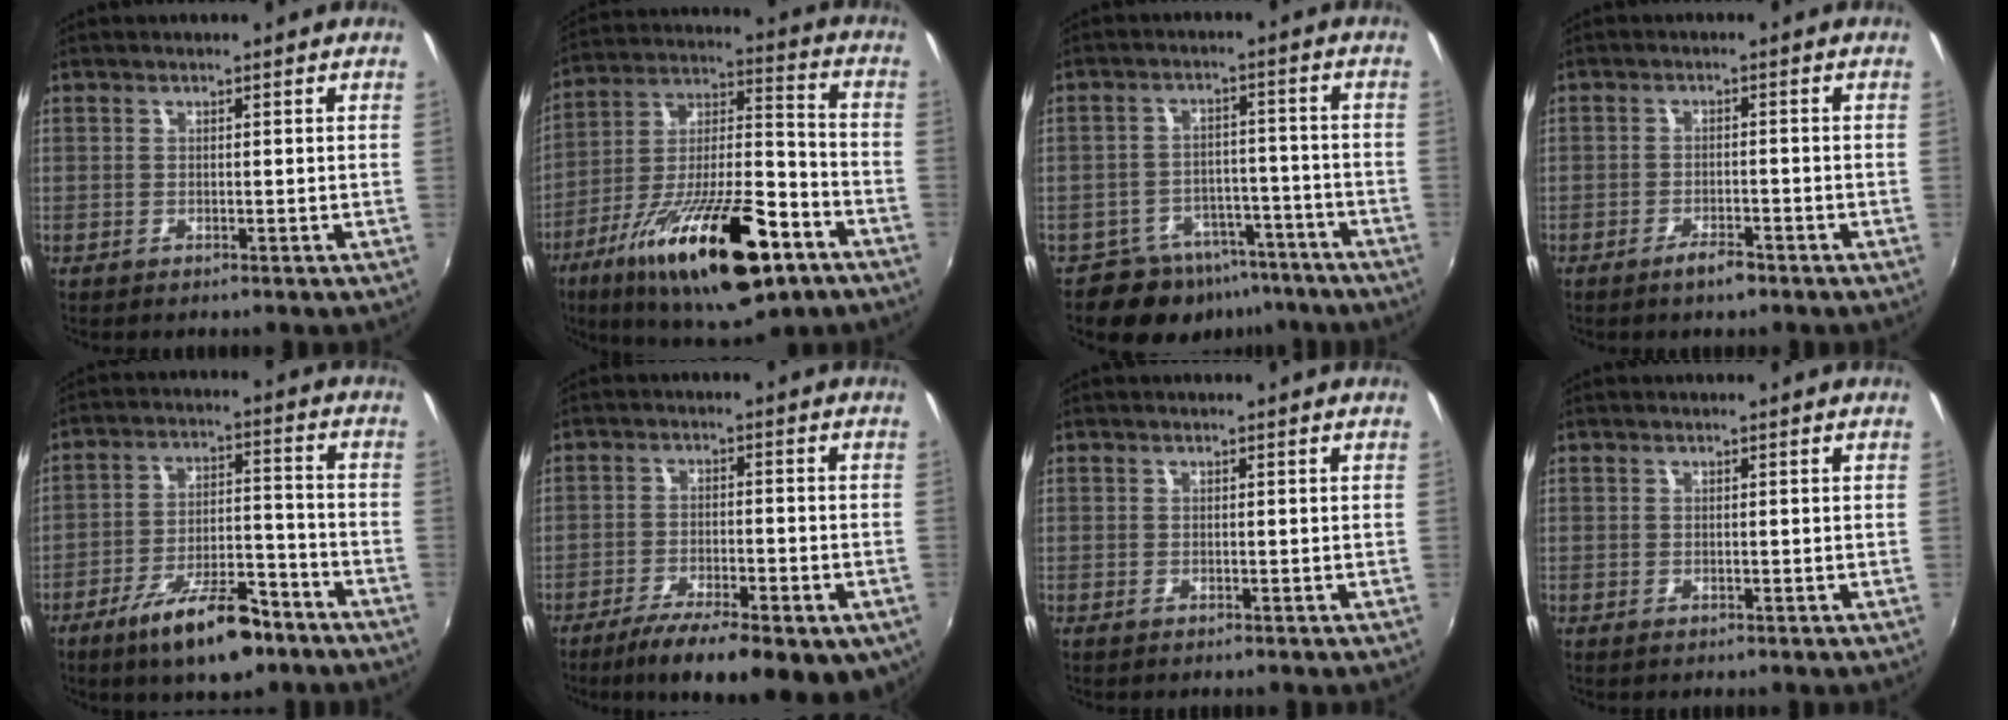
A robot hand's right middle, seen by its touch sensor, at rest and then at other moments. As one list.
[{"total": 26.1, "force": [-13.5, 8.5, 20.6], "torque": [-0.348, -0.028, -0.215]}, {"total": 10.5, "force": [-7.8, 6.3, 3.1], "torque": [-0.065, 0.018, -0.098]}, {"total": 3.1, "force": [-2.3, 0.9, 1.8], "torque": [-0.044, -0.001, -0.041]}, {"total": 13.8, "force": [-9.6, 4.3, 9.0], "torque": [-0.164, 0.000, -0.148]}, {"total": 17.3, "force": [-10.7, 5.7, 12.3], "torque": [-0.205, -0.041, -0.153]}, {"total": 0.0}, {"total": 0.0}]